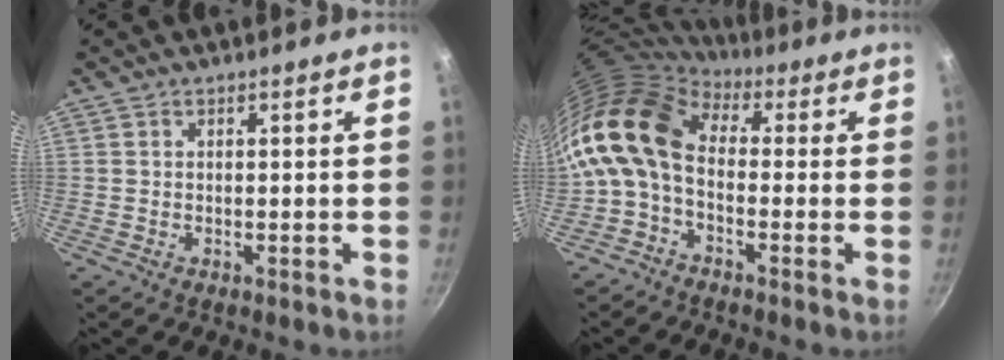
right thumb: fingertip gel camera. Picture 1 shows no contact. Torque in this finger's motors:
{"motor_torque": [2.47, 2.54, 1.28, -1.15, 0.77]}